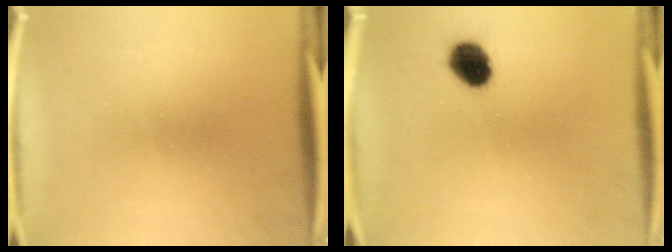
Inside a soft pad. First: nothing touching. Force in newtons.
{"total": 7.0}